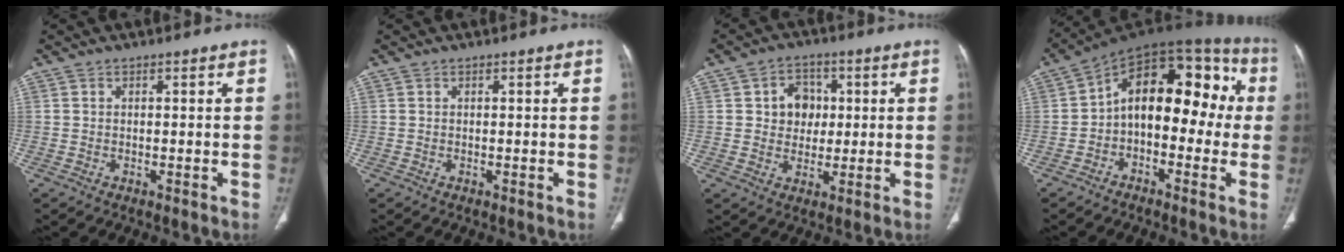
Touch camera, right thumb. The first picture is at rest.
{"total": 0.0}
{"total": 7.1, "force": [1.3, 6.0, 3.6], "torque": [-0.017, 0.002, 0.018]}
{"total": 18.2, "force": [-0.2, 10.6, 14.8], "torque": [-0.162, 0.061, -0.018]}